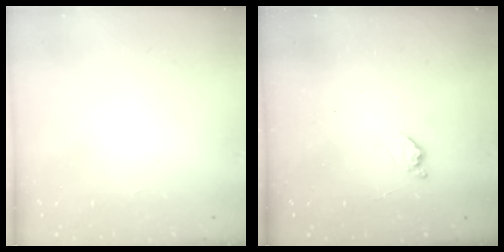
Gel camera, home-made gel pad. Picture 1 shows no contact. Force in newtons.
{"total": 6.2, "press": 6.1, "slide": 0.8}